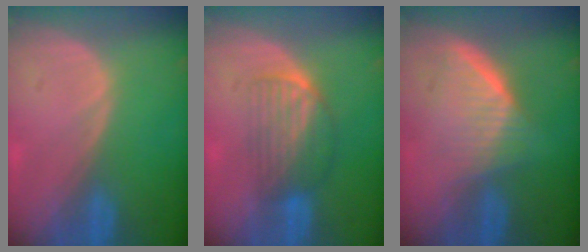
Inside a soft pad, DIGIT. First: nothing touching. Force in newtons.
{"total": 6.7, "press": 5.8, "slide": 3.5}
{"total": 6.7, "press": 6.0, "slide": 2.9}